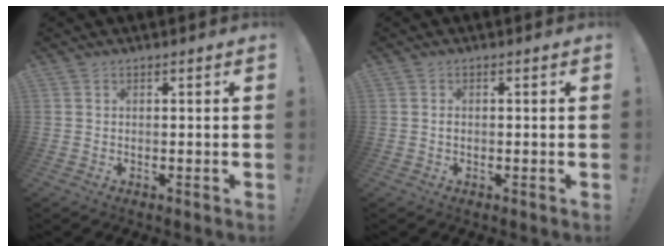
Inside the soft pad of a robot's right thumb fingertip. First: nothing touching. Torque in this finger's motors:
{"motor_torque": [-0.27, -0.14, -0.35, 0.25, -0.10]}